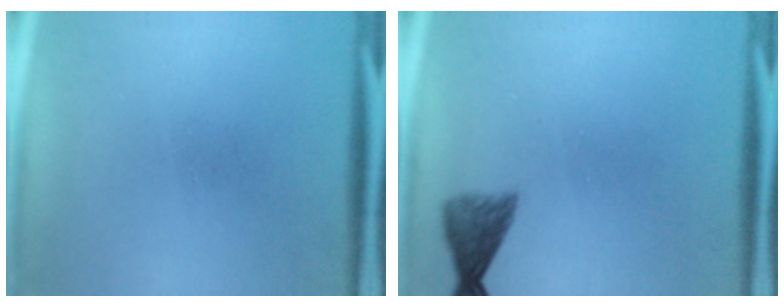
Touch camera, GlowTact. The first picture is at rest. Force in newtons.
{"total": 3.2}